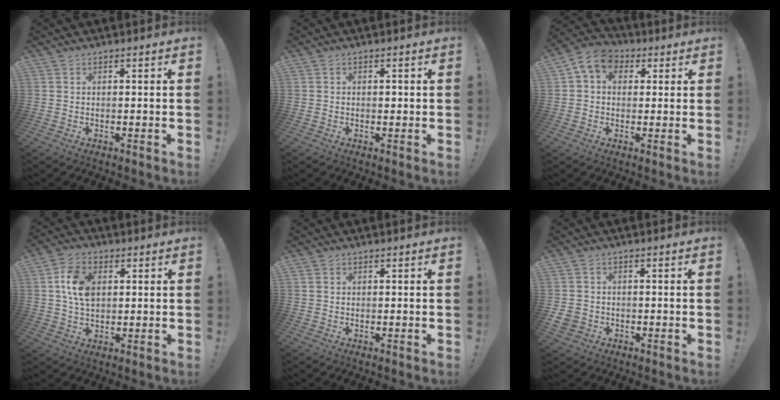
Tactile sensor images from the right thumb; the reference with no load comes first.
{"total": 0.7, "force": [-0.1, 0.6, 0.2], "torque": [0.005, -0.001, -0.003]}
{"total": 8.7, "force": [3.0, 6.6, 4.7], "torque": [-0.076, -0.001, 0.061]}
{"total": 9.8, "force": [2.1, 6.7, 6.8], "torque": [-0.124, 0.006, 0.038]}
{"total": 0.8, "force": [0.3, 0.7, 0.1], "torque": [0.000, 0.002, 0.006]}
{"total": 3.6, "force": [-0.9, 3.1, 1.5], "torque": [-0.043, 0.003, -0.014]}